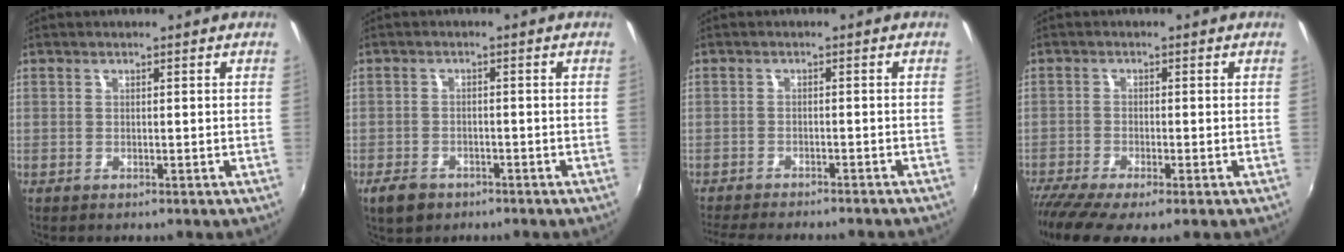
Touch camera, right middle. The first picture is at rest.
{"total": 5.0, "force": [-3.4, 3.1, 2.1], "torque": [-0.061, -0.007, -0.054]}
{"total": 11.3, "force": [-10.1, 1.7, 4.9], "torque": [-0.108, -0.024, -0.149]}
{"total": 9.5, "force": [-6.9, 1.9, 6.3], "torque": [-0.148, -0.051, -0.122]}